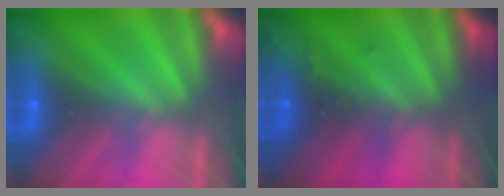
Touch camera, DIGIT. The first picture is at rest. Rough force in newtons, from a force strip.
{"total": 6.6}